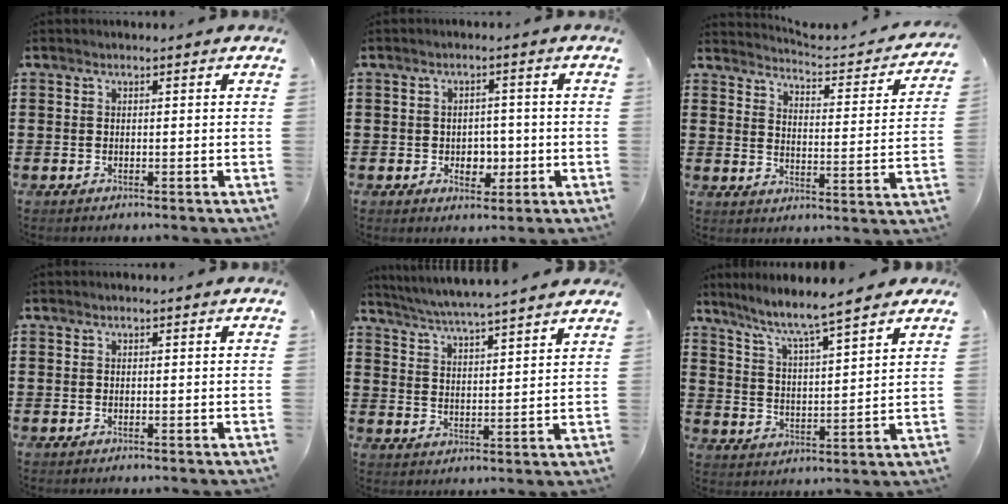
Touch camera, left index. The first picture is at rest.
{"total": 3.2, "force": [-0.5, 2.5, 1.9], "torque": [-0.037, 0.002, -0.015]}
{"total": 3.3, "force": [3.1, -0.3, 0.8], "torque": [-0.030, -0.035, 0.043]}
{"total": 0.0}
{"total": 4.6, "force": [4.3, -0.7, 1.2], "torque": [-0.044, -0.033, 0.071]}
{"total": 5.9, "force": [5.3, -0.2, 2.7], "torque": [-0.077, -0.035, 0.083]}